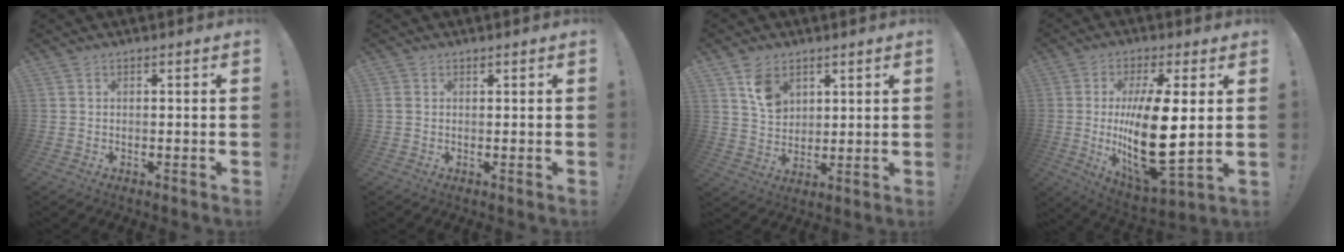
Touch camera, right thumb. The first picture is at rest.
{"total": 0.9, "force": [0.6, 0.5, 0.4], "torque": [0.000, -0.002, 0.011]}
{"total": 8.7, "force": [4.7, 6.3, 3.9], "torque": [-0.049, -0.022, 0.089]}
{"total": 20.3, "force": [0.9, 6.7, 19.2], "torque": [-0.354, -0.034, 0.014]}